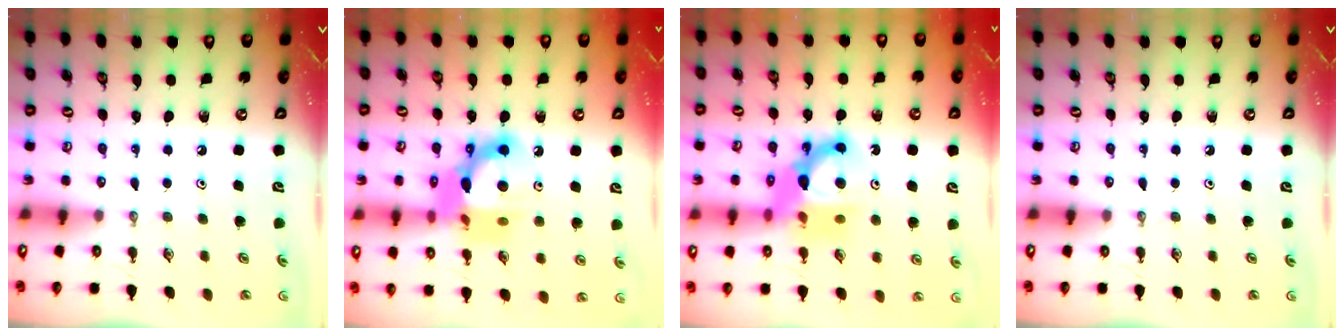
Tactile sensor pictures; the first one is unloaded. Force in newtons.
{"total": 14.7, "press": 14.6, "slide": 1.4}
{"total": 11.6, "press": 11.4, "slide": 2.3}
{"total": 0.0}